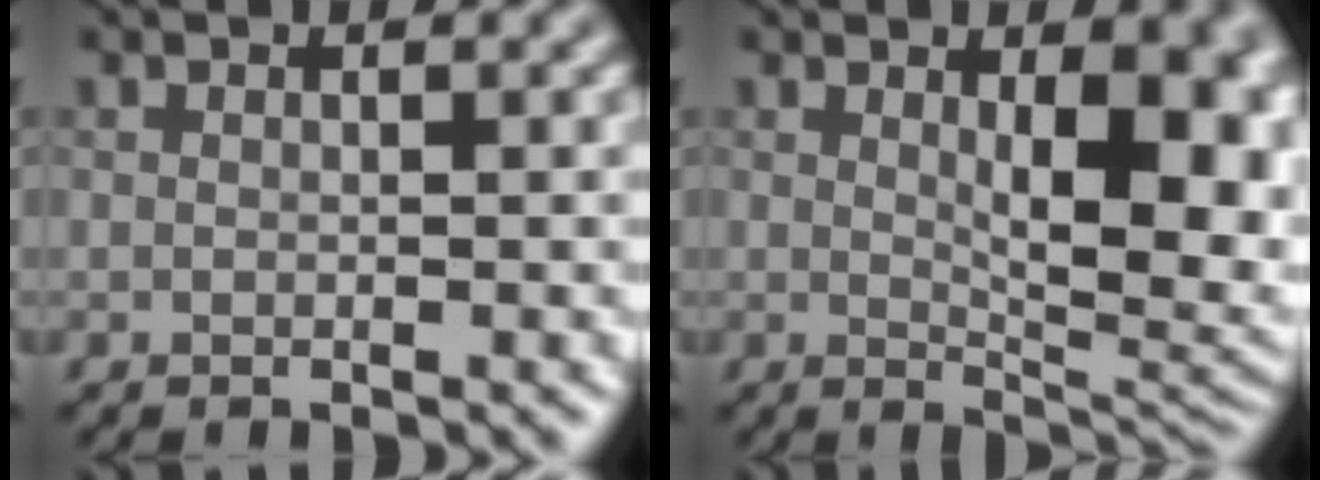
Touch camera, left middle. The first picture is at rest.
{"total": 8.7, "force": [1.4, 3.6, 7.9], "torque": [-0.103, -0.008, 0.032]}